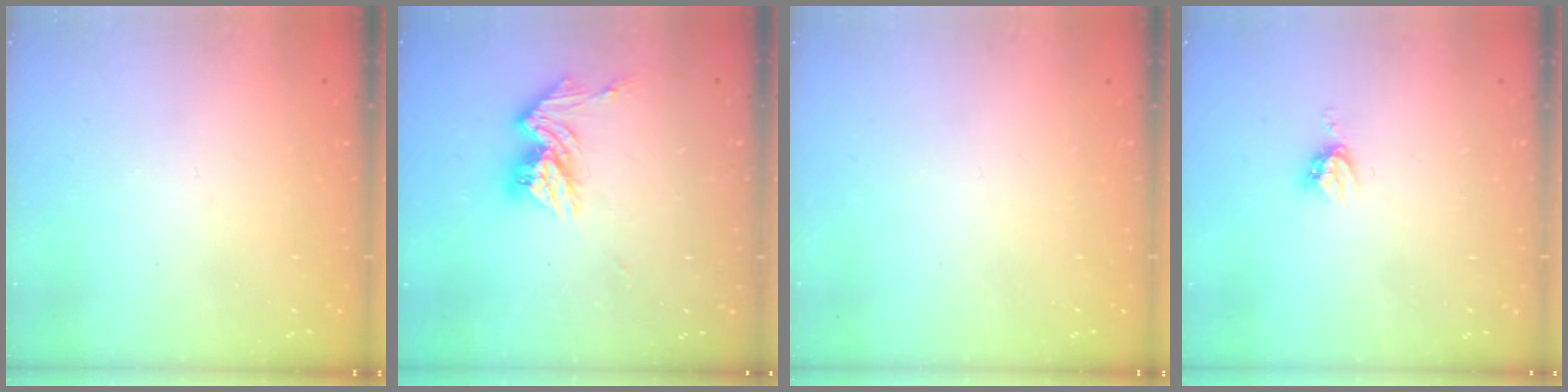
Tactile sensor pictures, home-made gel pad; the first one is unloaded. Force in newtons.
{"total": 11.2, "press": 11.2, "slide": 0.9}
{"total": 0.0}
{"total": 4.9, "press": 4.9, "slide": 0.1}